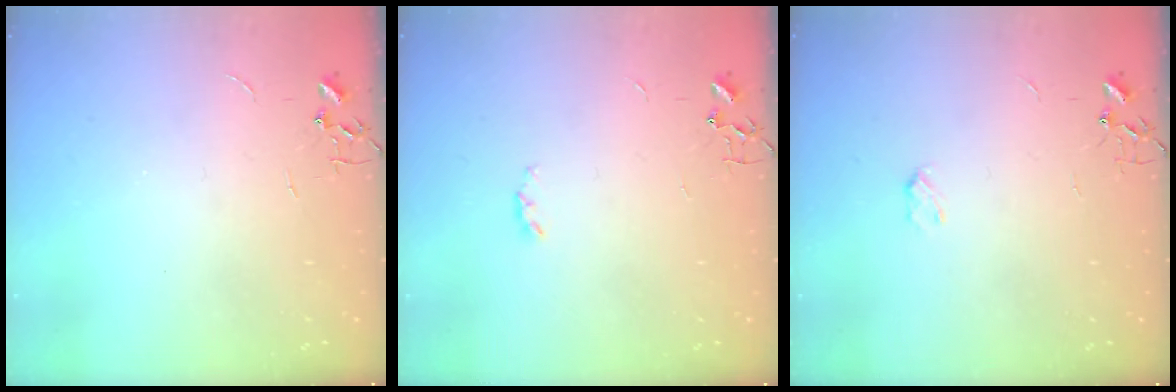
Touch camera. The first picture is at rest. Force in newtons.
{"total": 2.9, "press": 2.9, "slide": 0.5}
{"total": 2.8, "press": 2.8, "slide": 0.5}